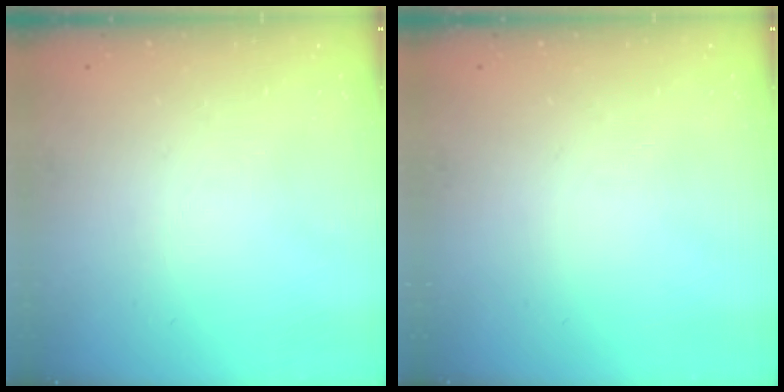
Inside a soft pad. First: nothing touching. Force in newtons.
{"total": 0.0}